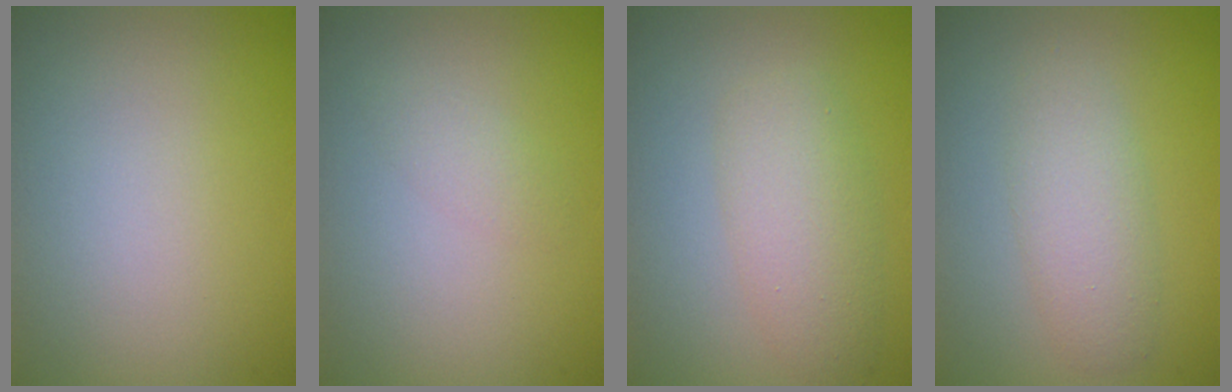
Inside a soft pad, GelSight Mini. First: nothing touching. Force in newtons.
{"total": 1.1, "press": 1.1, "slide": 0.0}
{"total": 3.8, "press": 3.8, "slide": 0.1}
{"total": 3.0, "press": 3.0, "slide": 0.1}